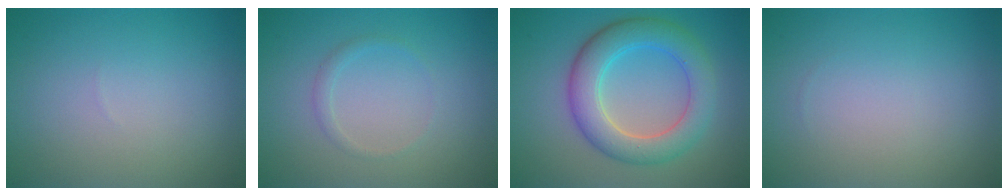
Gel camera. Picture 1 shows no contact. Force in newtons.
{"total": 0.9, "press": 0.9, "slide": 0.0}
{"total": 6.1, "press": 6.1, "slide": 0.4}
{"total": 0.0}